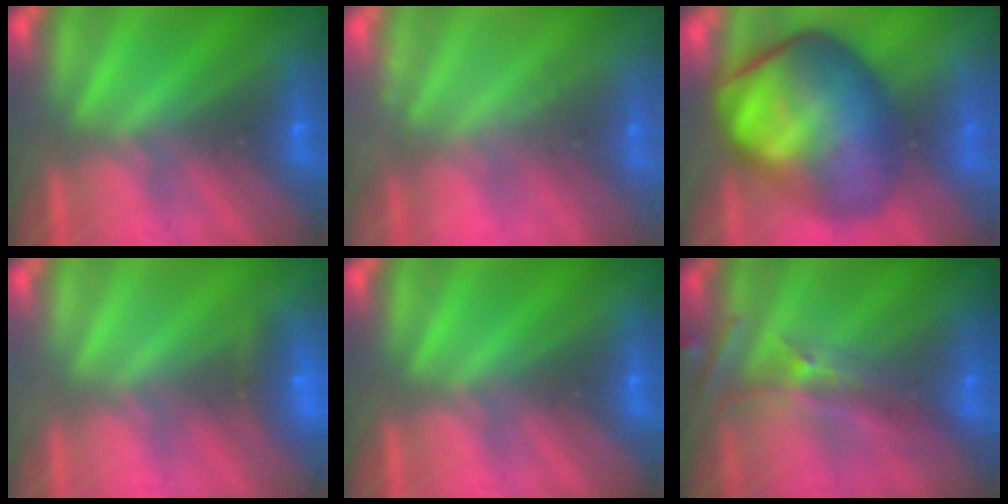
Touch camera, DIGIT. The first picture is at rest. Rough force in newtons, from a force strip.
{"total": 2.2}
{"total": 5.9}
{"total": 2.3}
{"total": 0.0}
{"total": 2.6}